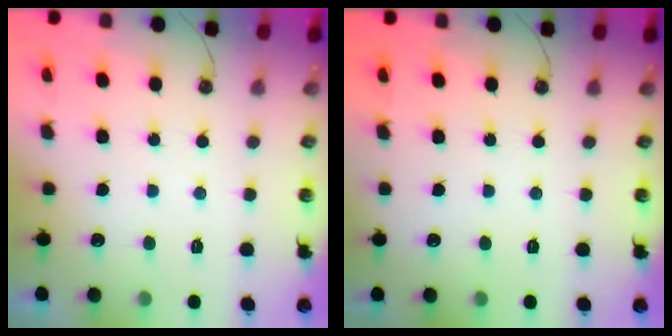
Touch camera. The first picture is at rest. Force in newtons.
{"total": 0.0}